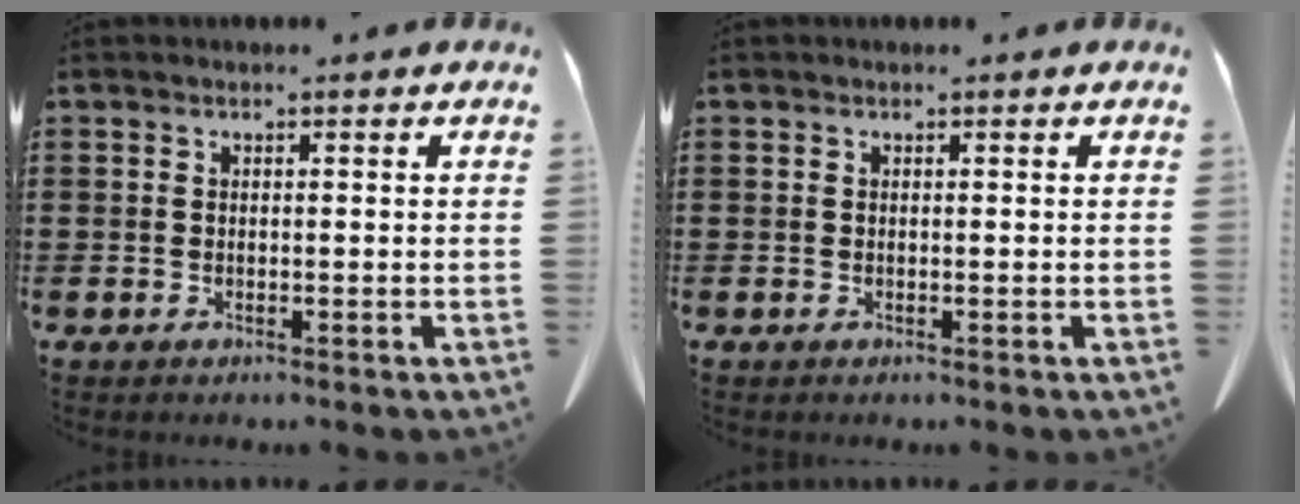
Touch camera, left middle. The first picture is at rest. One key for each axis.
{"total": 0.0}